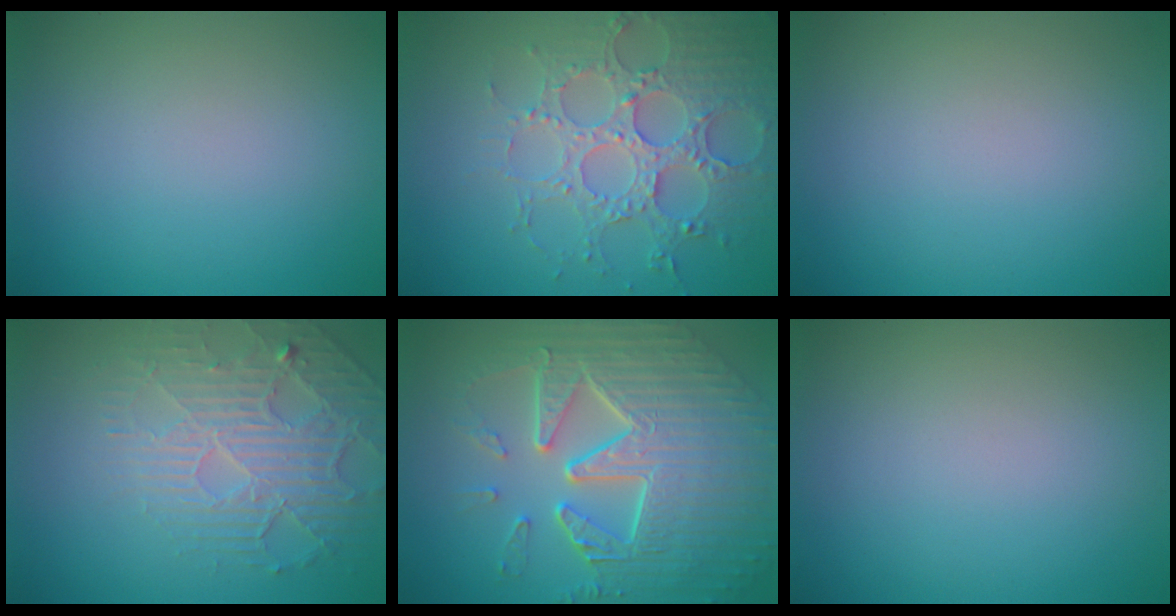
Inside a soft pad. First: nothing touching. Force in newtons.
{"total": 5.2, "press": 4.9, "slide": 1.8}
{"total": 0.0}
{"total": 4.2, "press": 3.8, "slide": 1.6}
{"total": 9.8, "press": 6.7, "slide": 7.2}
{"total": 0.0}